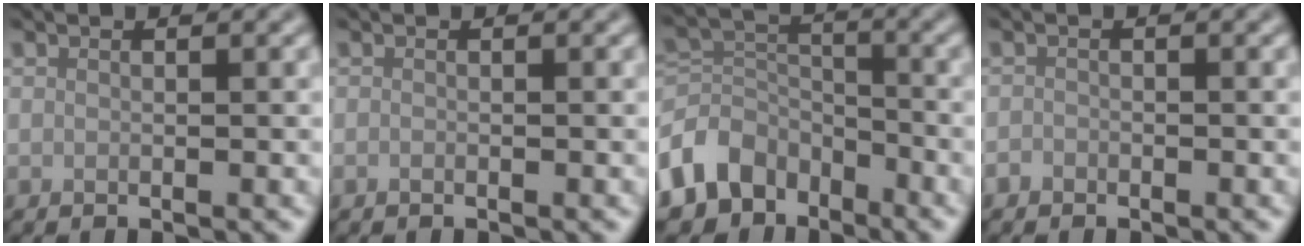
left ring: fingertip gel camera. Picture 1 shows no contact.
{"total": 0.0}
{"total": 6.4, "force": [-4.1, 4.5, 2.1], "torque": [-0.039, -0.005, -0.095]}
{"total": 0.7, "force": [-0.5, 0.5, 0.0], "torque": [0.003, -0.002, -0.011]}